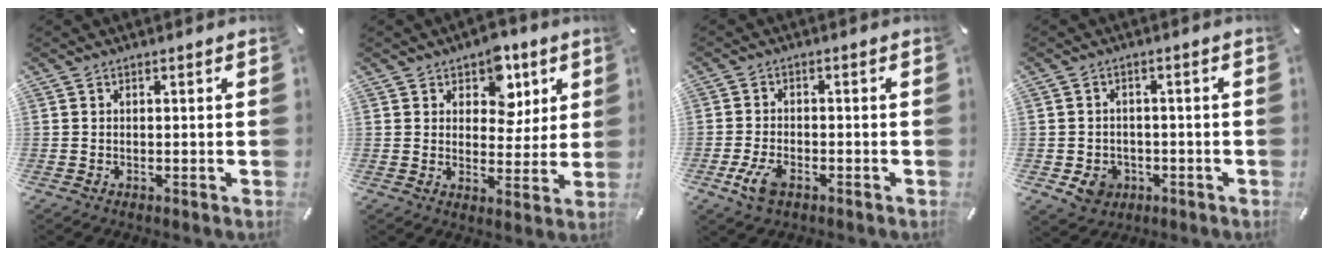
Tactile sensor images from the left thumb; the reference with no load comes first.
{"total": 9.0, "force": [4.5, 6.8, 3.9], "torque": [-0.039, -0.023, 0.074]}
{"total": 5.6, "force": [-2.7, 3.0, 3.9], "torque": [-0.101, -0.001, -0.056]}
{"total": 5.7, "force": [-2.0, 4.9, 2.1], "torque": [-0.031, 0.006, -0.036]}